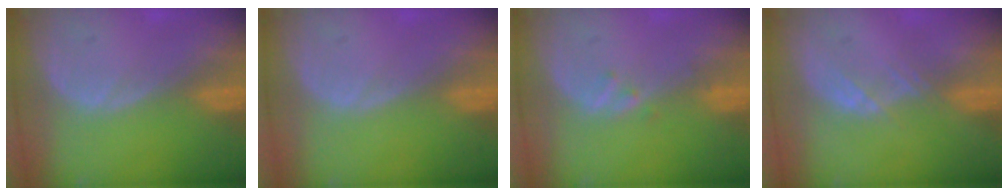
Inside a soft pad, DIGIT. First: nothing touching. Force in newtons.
{"total": 0.0}
{"total": 1.1, "press": 1.1, "slide": 0.1}
{"total": 1.9, "press": 1.8, "slide": 0.8}